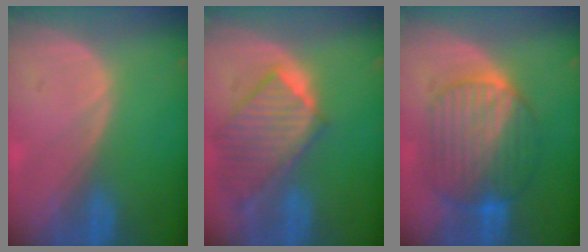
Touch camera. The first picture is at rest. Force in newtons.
{"total": 9.7, "press": 8.5, "slide": 4.7}
{"total": 10.2, "press": 10.1, "slide": 0.7}